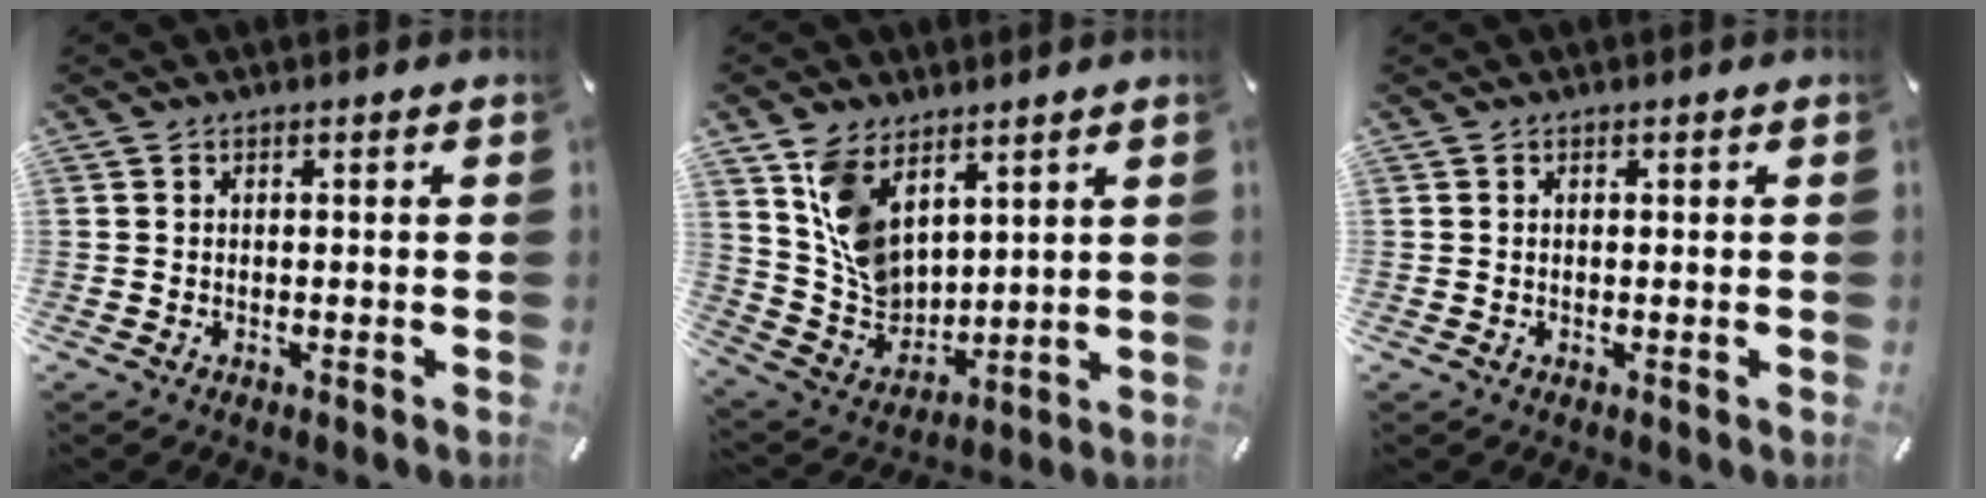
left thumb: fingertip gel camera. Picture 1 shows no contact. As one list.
[{"total": 11.6, "force": [6.2, 8.2, 5.5], "torque": [-0.136, -0.031, 0.127]}, {"total": 0.0}]